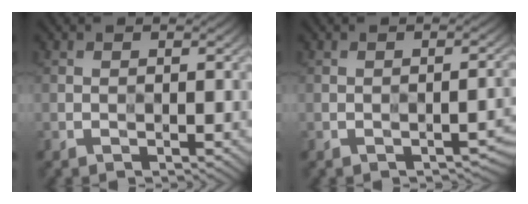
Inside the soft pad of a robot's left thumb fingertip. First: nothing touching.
{"total": 3.2, "force": [-1.6, 1.5, 2.3], "torque": [-0.017, -0.008, -0.016]}